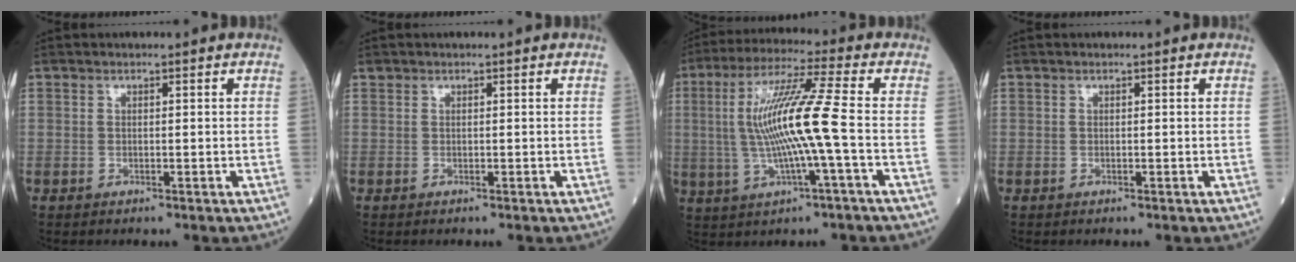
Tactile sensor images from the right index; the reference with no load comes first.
{"total": 0.0}
{"total": 12.5, "force": [-0.6, -0.6, 12.5], "torque": [-0.250, 0.010, -0.013]}
{"total": 0.0}